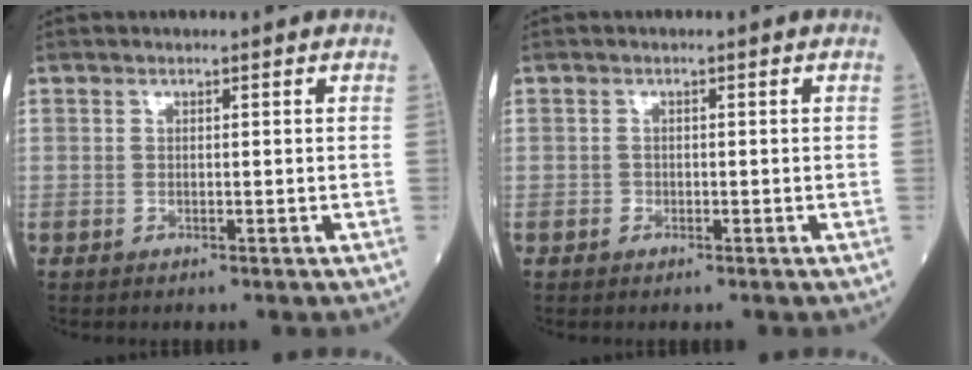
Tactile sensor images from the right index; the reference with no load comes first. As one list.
[{"total": 0.6, "force": [-0.4, 0.5, 0.1], "torque": [-0.001, 0.004, -0.009]}]